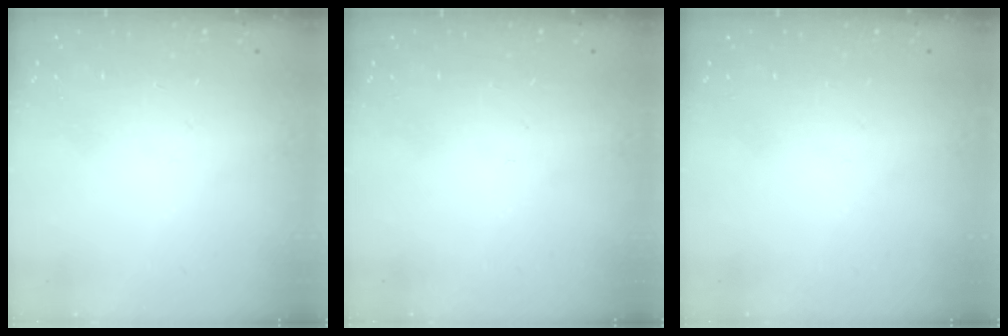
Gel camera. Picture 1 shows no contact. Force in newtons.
{"total": 0.0}
{"total": 0.0}